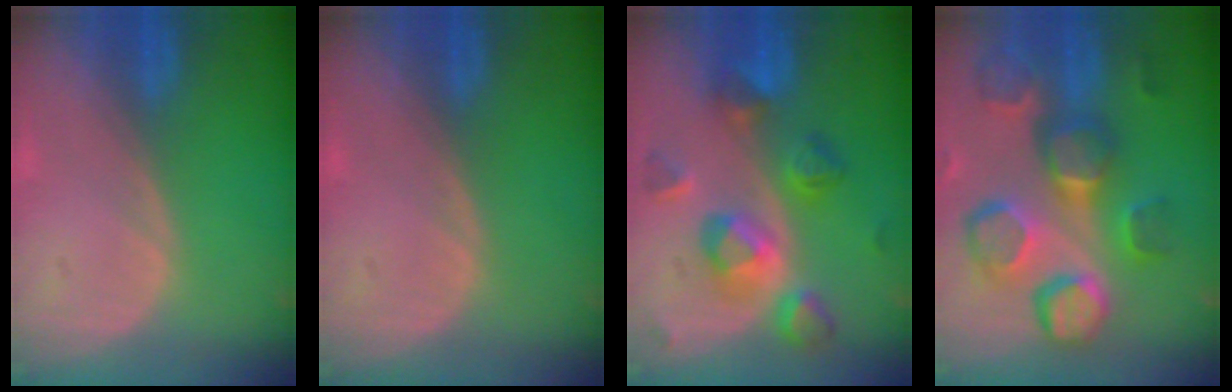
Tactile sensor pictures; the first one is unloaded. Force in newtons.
{"total": 0.5, "press": 0.0, "slide": 0.5}
{"total": 8.9, "press": 8.9, "slide": 0.4}
{"total": 12.6, "press": 11.1, "slide": 6.0}